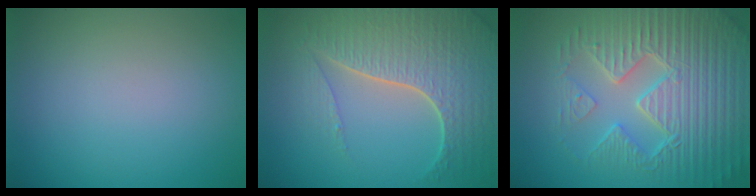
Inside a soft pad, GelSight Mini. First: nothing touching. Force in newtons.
{"total": 7.8, "press": 5.7, "slide": 5.3}
{"total": 8.3, "press": 6.4, "slide": 5.3}